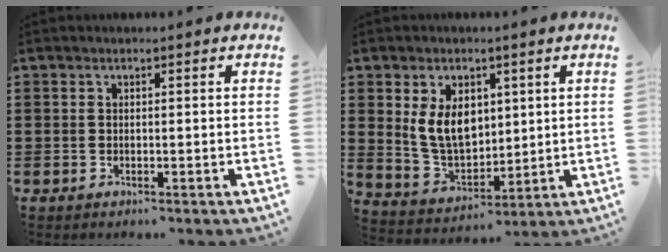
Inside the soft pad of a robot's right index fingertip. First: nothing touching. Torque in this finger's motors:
{"motor_torque": [0.80, 0.10, 0.38, 0.21]}